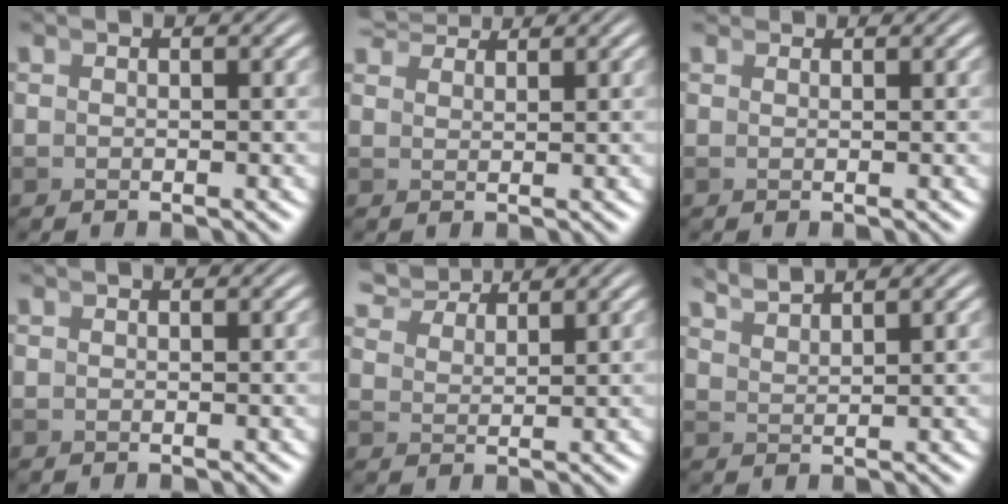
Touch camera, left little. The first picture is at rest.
{"total": 3.4, "force": [3.4, -0.3, 0.4], "torque": [0.006, 0.014, 0.057]}
{"total": 1.0, "force": [1.0, -0.1, 0.0], "torque": [0.008, 0.007, 0.017]}
{"total": 0.0}
{"total": 4.5, "force": [4.3, 0.5, 1.1], "torque": [-0.010, 0.022, 0.073]}
{"total": 2.8, "force": [2.8, -0.3, 0.3], "torque": [0.001, 0.009, 0.053]}